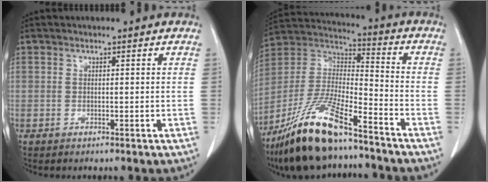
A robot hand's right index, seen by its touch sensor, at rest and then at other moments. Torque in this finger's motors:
{"motor_torque": [1.09, -1.05, 0.42, 0.21]}